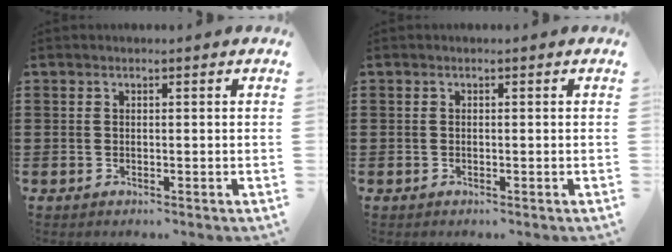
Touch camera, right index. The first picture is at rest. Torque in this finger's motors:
{"motor_torque": [1.04, 1.10, -0.03, -0.01]}